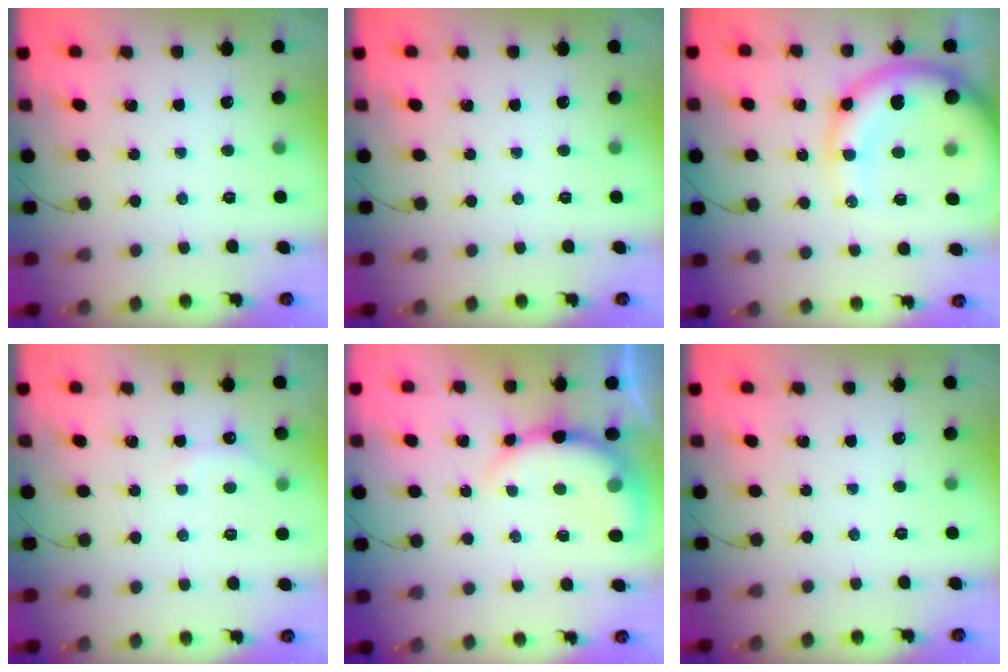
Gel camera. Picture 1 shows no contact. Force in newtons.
{"total": 0.0}
{"total": 14.5, "press": 13.9, "slide": 3.9}
{"total": 3.3, "press": 3.2, "slide": 0.8}
{"total": 9.8, "press": 9.7, "slide": 1.5}
{"total": 0.0}